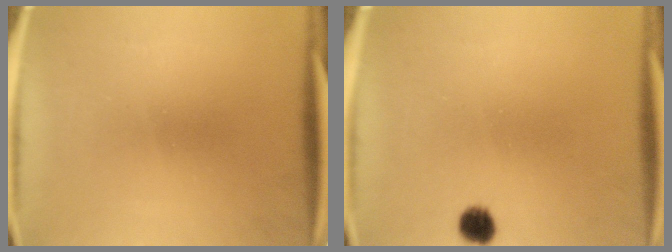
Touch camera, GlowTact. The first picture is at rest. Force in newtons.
{"total": 3.2}